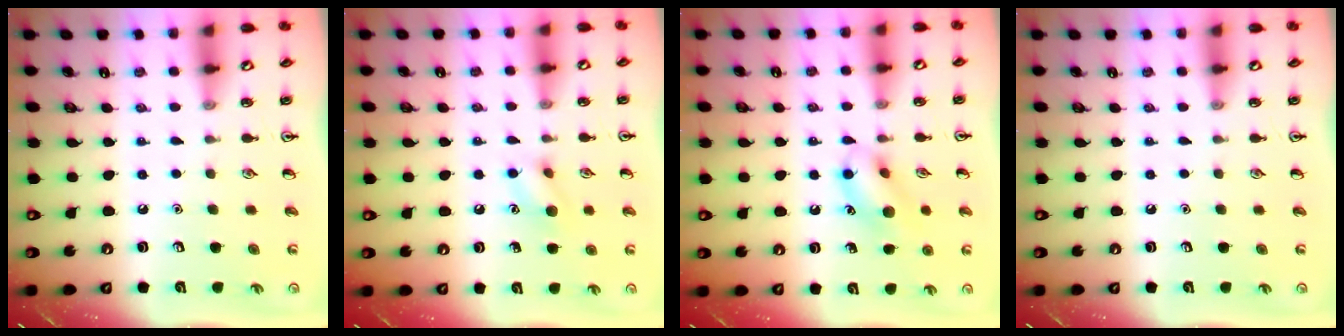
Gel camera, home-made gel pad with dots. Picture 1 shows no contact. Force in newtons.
{"total": 7.9, "press": 7.8, "slide": 1.1}
{"total": 9.9, "press": 9.9, "slide": 0.5}
{"total": 0.0}